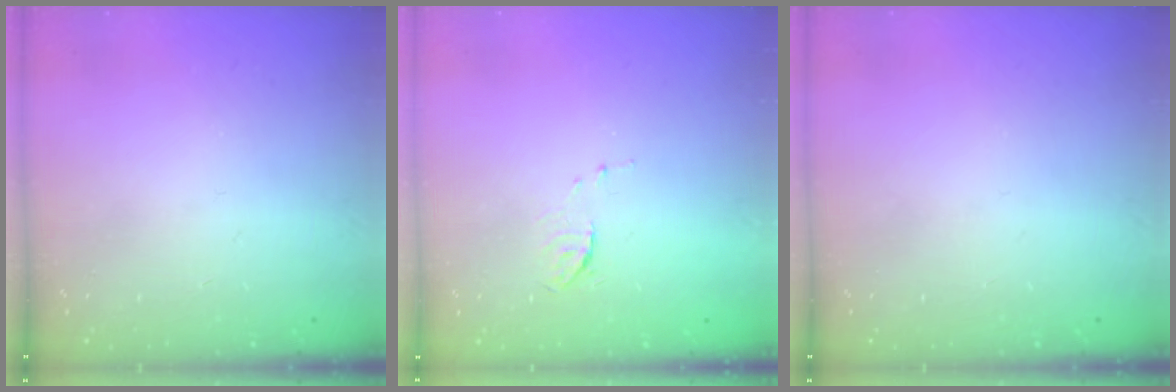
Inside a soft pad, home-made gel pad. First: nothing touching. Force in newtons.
{"total": 4.1, "press": 4.1, "slide": 0.2}
{"total": 0.0}